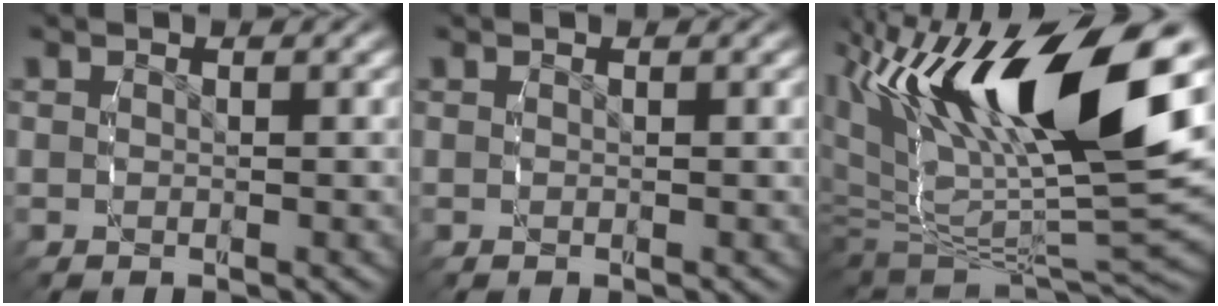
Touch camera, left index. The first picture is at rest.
{"total": 0.0}
{"total": 16.2, "force": [1.7, 8.9, 13.5], "torque": [-0.251, -0.018, 0.040]}